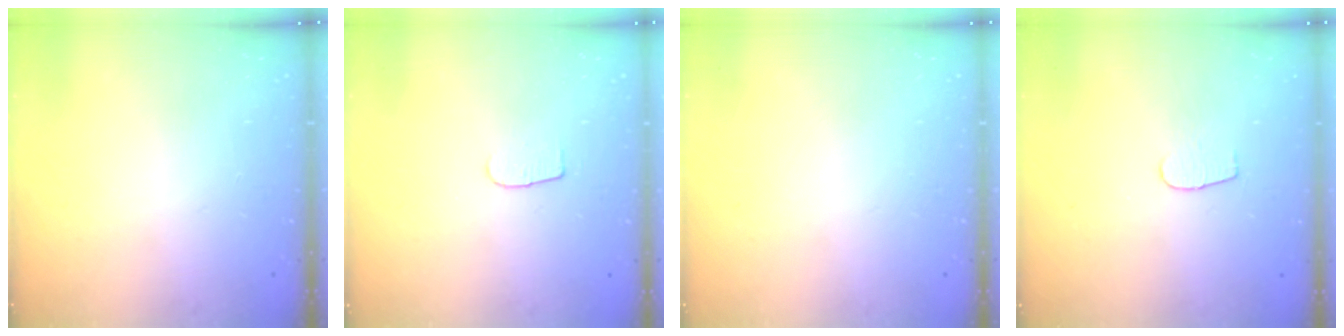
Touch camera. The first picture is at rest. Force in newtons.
{"total": 4.2, "press": 4.2, "slide": 0.4}
{"total": 0.0}
{"total": 3.2, "press": 3.2, "slide": 0.3}